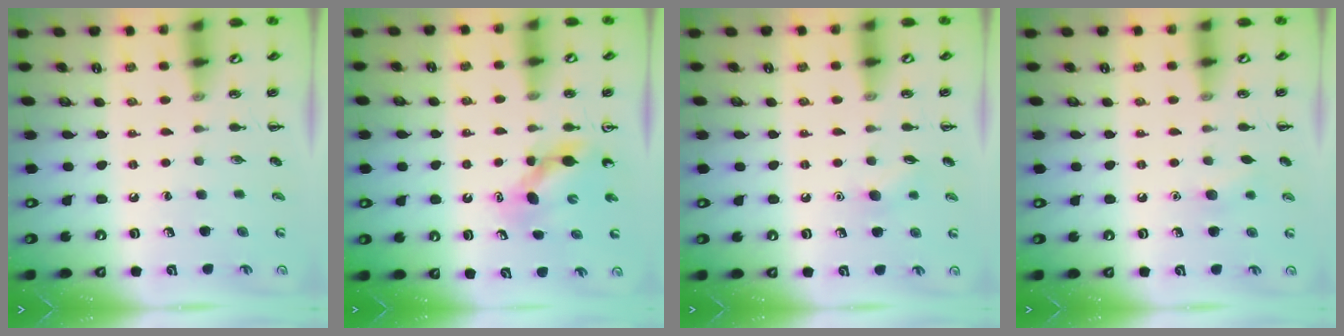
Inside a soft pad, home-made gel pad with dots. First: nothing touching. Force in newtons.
{"total": 4.6, "press": 4.6, "slide": 0.4}
{"total": 7.1, "press": 6.9, "slide": 1.7}
{"total": 5.6, "press": 5.5, "slide": 1.4}